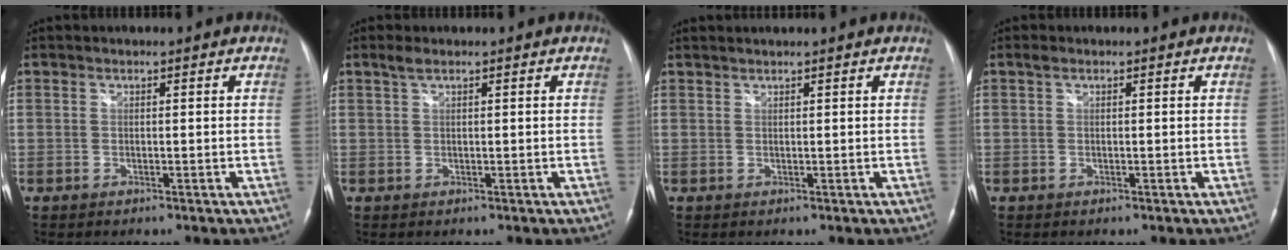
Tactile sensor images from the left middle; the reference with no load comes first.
{"total": 1.3, "force": [1.0, 0.2, 0.9], "torque": [-0.025, 0.010, 0.023]}
{"total": 2.2, "force": [1.9, -0.5, 1.0], "torque": [-0.011, 0.019, 0.035]}
{"total": 0.7, "force": [0.4, 0.4, 0.4], "torque": [-0.009, 0.012, 0.008]}